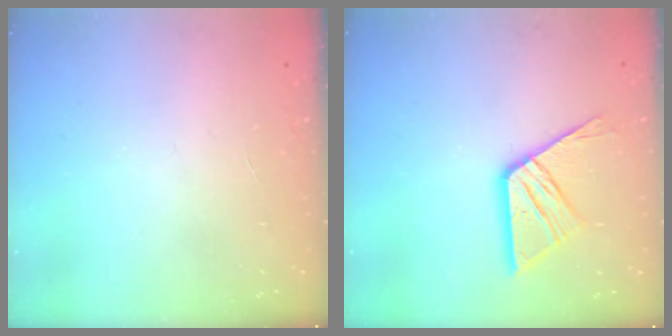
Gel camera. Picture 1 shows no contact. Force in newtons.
{"total": 12.7, "press": 12.7, "slide": 1.2}